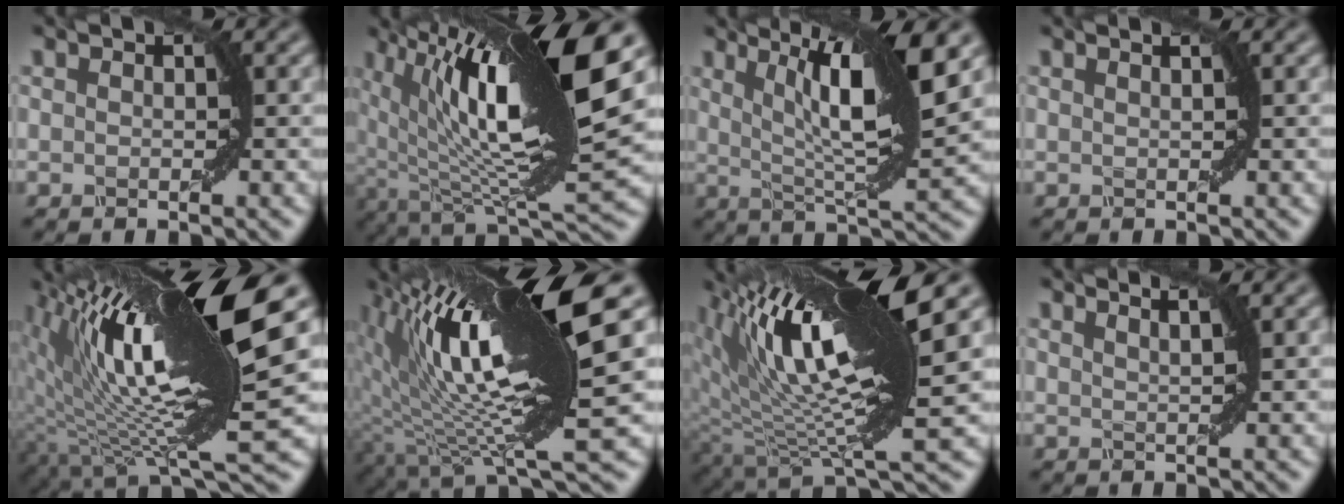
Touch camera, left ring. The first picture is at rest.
{"total": 17.2, "force": [4.0, 5.4, 15.9], "torque": [-0.283, 0.010, 0.074]}
{"total": 9.5, "force": [3.6, 1.9, 8.6], "torque": [-0.134, 0.002, 0.068]}
{"total": 1.7, "force": [1.0, 0.8, 1.1], "torque": [0.001, -0.004, -0.009]}
{"total": 17.2, "force": [3.2, 4.6, 16.3], "torque": [-0.284, 0.000, 0.061]}
{"total": 15.7, "force": [3.6, 3.9, 14.7], "torque": [-0.250, 0.007, 0.073]}
{"total": 15.1, "force": [4.9, 4.2, 13.7], "torque": [-0.235, 0.009, 0.091]}
{"total": 3.2, "force": [2.3, 1.3, 1.9], "torque": [-0.007, 0.015, 0.002]}